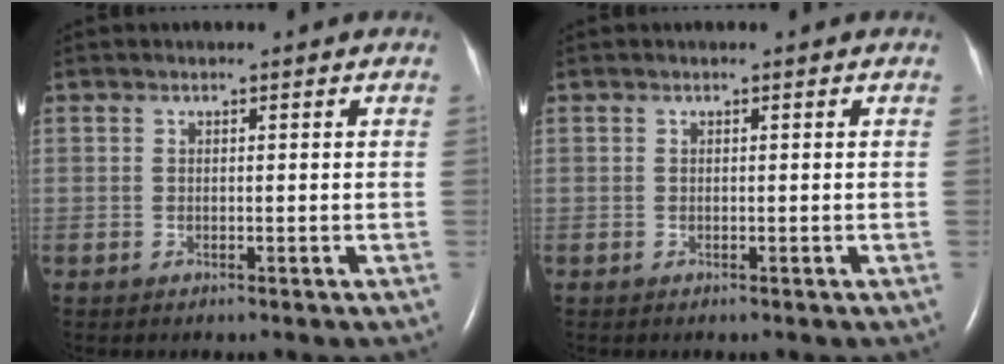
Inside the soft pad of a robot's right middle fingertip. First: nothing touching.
{"total": 0.0}